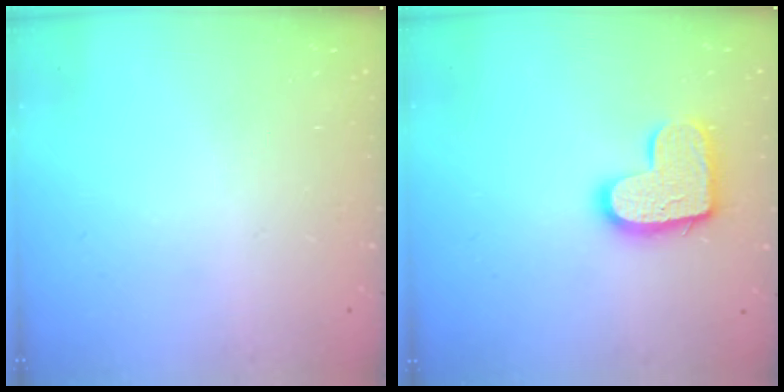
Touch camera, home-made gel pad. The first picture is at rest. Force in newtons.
{"total": 14.2, "press": 14.2, "slide": 0.8}